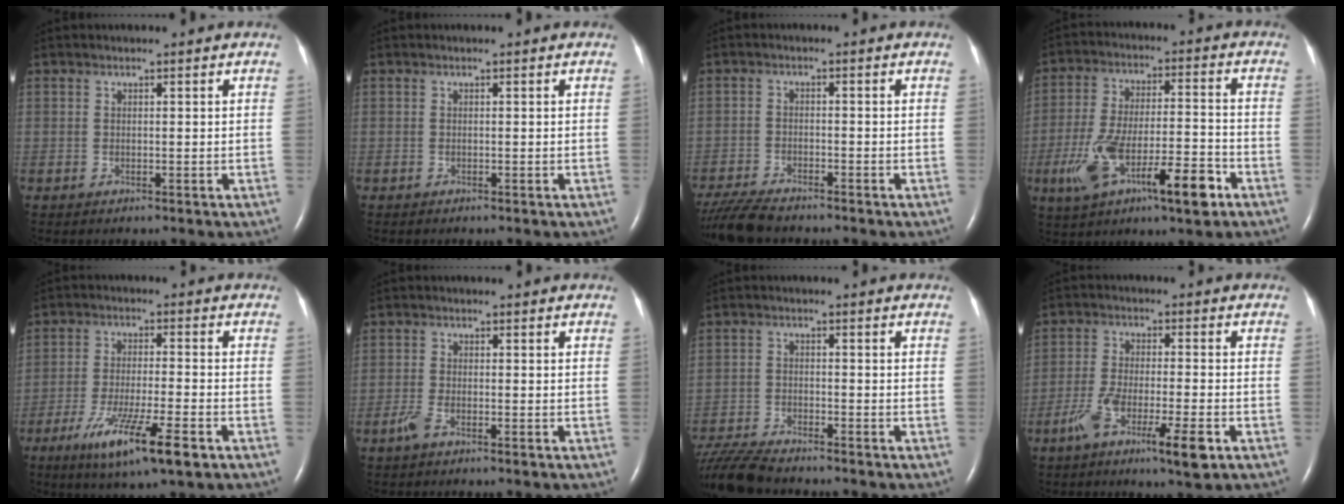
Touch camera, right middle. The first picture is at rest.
{"total": 0.0}
{"total": 7.5, "force": [-6.7, 1.2, 3.1], "torque": [-0.061, -0.021, -0.119]}
{"total": 14.9, "force": [-6.8, 3.3, 12.9], "torque": [-0.231, 0.004, -0.105]}
{"total": 11.5, "force": [-6.1, 1.0, 9.7], "torque": [-0.176, -0.028, -0.100]}
{"total": 2.3, "force": [-1.5, 0.6, 1.6], "torque": [-0.042, -0.003, -0.032]}
{"total": 9.5, "force": [-8.8, 1.0, 3.5], "torque": [-0.072, -0.017, -0.155]}
{"total": 9.5, "force": [-4.9, 1.2, 8.0], "torque": [-0.147, -0.015, -0.083]}